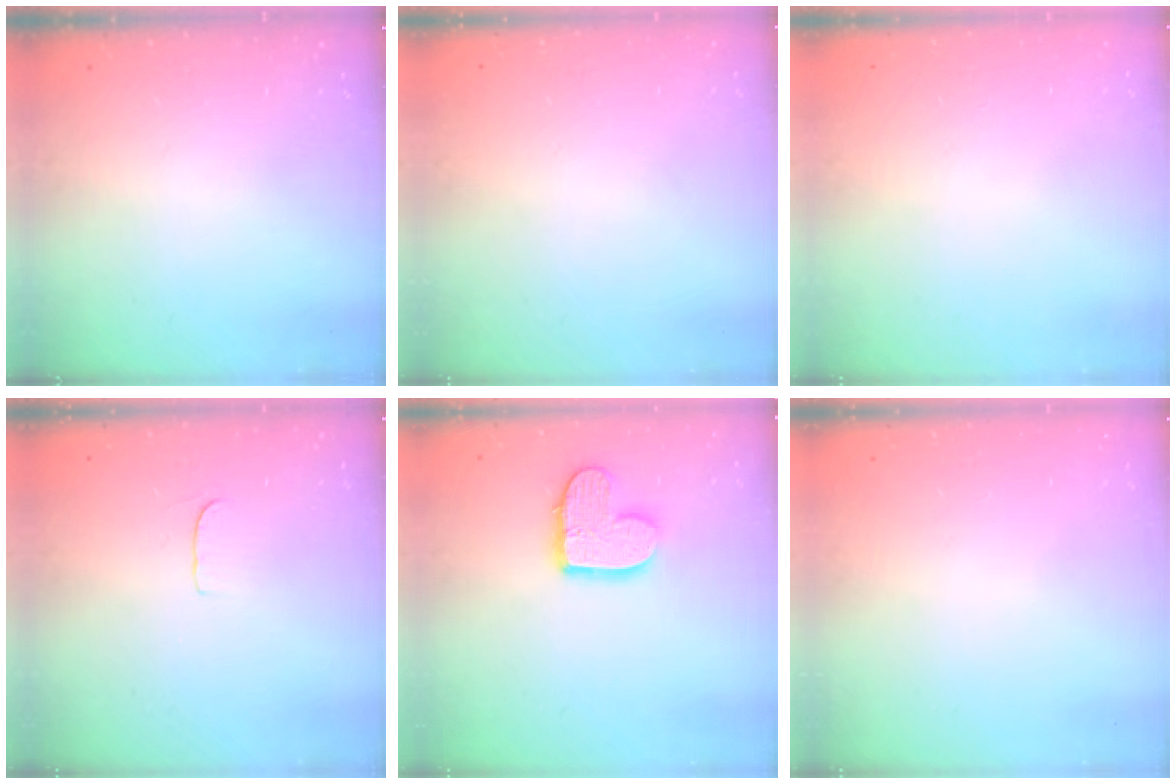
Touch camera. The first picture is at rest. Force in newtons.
{"total": 0.0}
{"total": 0.0}
{"total": 4.1, "press": 4.1, "slide": 0.3}
{"total": 11.3, "press": 11.3, "slide": 0.7}
{"total": 0.0}